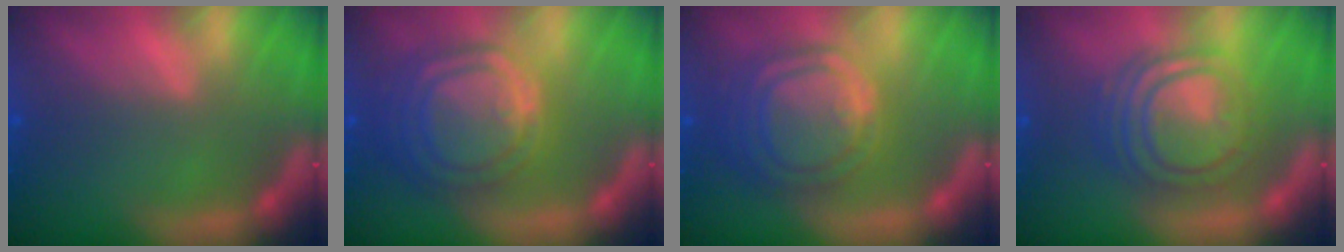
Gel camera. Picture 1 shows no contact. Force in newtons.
{"total": 10.0}
{"total": 9.1}
{"total": 8.1}